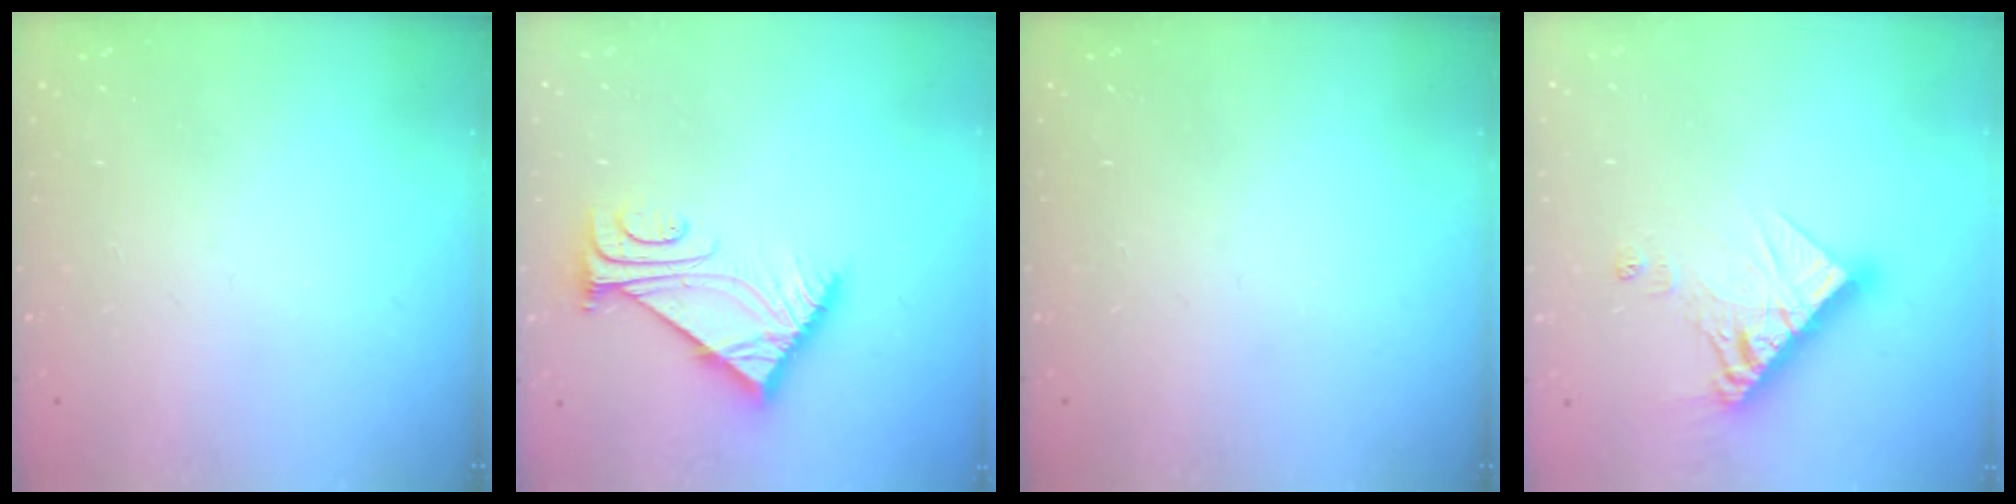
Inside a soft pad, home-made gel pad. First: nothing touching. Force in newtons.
{"total": 8.1, "press": 8.0, "slide": 1.0}
{"total": 0.0}
{"total": 12.7, "press": 12.6, "slide": 1.6}